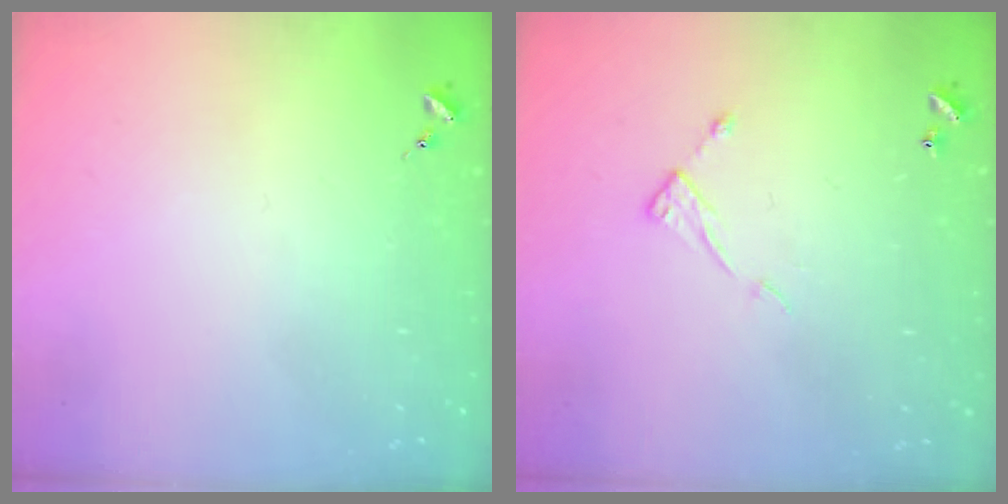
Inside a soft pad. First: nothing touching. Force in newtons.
{"total": 6.2, "press": 6.2, "slide": 0.4}